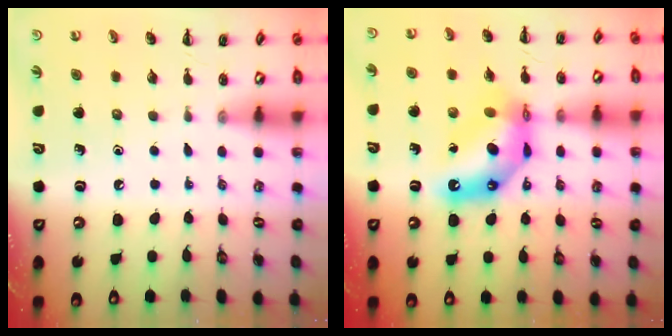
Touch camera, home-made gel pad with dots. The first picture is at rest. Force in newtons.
{"total": 12.4, "press": 11.8, "slide": 3.8}